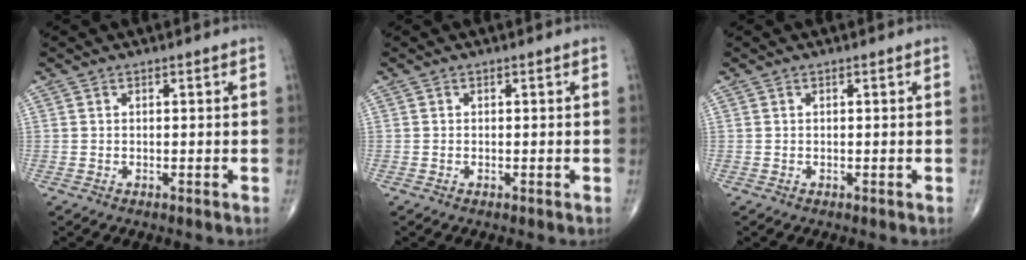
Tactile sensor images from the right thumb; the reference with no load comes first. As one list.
[{"total": 0.0}, {"total": 0.0}]